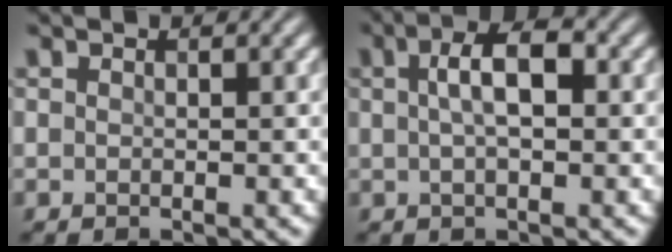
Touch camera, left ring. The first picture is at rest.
{"total": 4.2, "force": [0.8, 1.6, 3.8], "torque": [-0.069, 0.009, 0.010]}